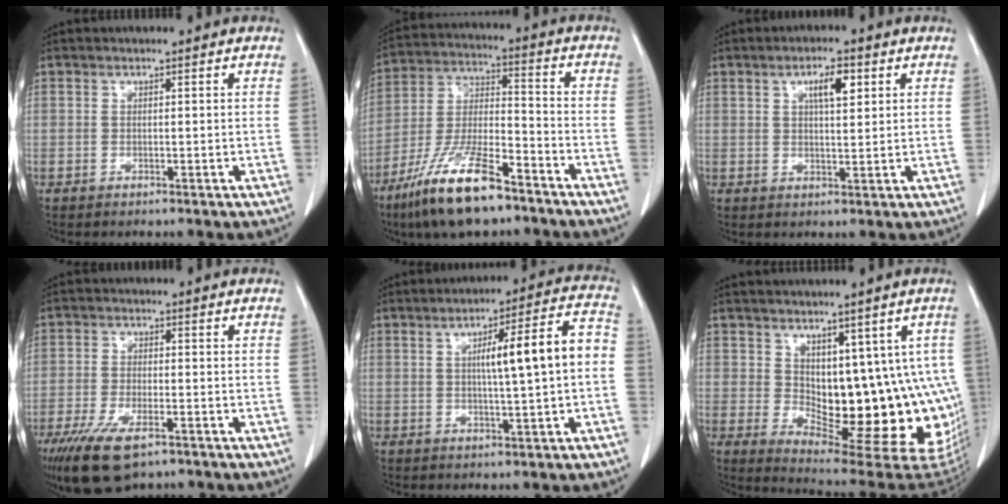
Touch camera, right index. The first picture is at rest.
{"total": 15.4, "force": [-10.4, 3.5, 10.8], "torque": [-0.224, -0.019, -0.193]}
{"total": 4.8, "force": [2.1, 1.3, 4.1], "torque": [-0.072, 0.003, 0.035]}
{"total": 9.9, "force": [-6.4, 3.2, 6.9], "torque": [-0.127, -0.019, -0.109]}
{"total": 10.6, "force": [0.3, 0.8, 10.6], "torque": [-0.151, 0.029, 0.004]}
{"total": 16.1, "force": [1.0, 7.9, 13.9], "torque": [-0.147, -0.009, 0.033]}